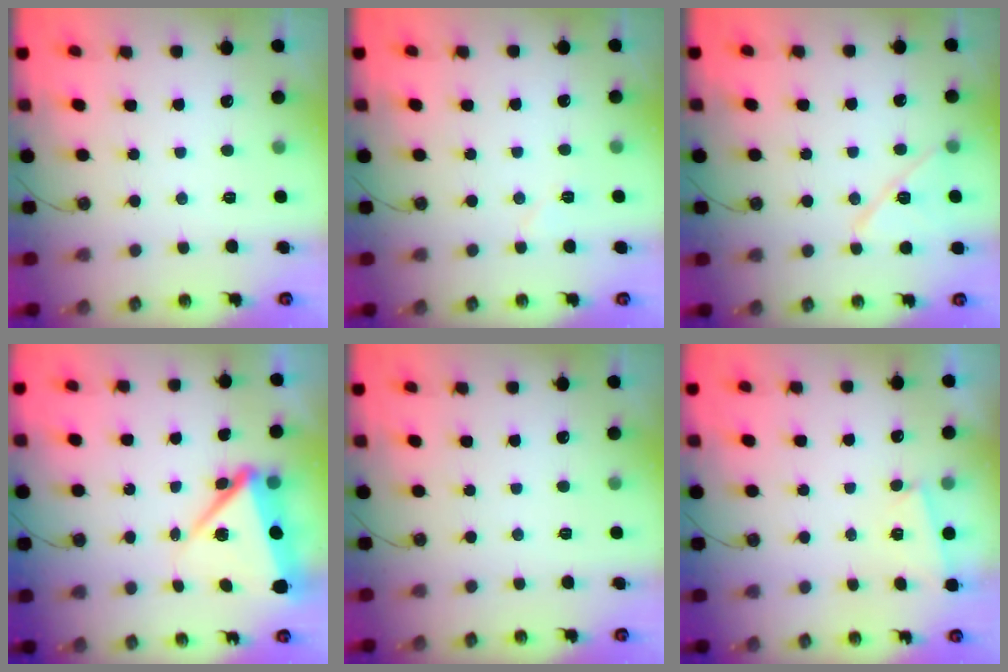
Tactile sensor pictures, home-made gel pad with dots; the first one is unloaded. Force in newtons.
{"total": 3.9, "press": 3.4, "slide": 1.9}
{"total": 12.1, "press": 12.1, "slide": 0.8}
{"total": 10.0, "press": 9.9, "slide": 1.5}
{"total": 0.0}
{"total": 1.7, "press": 1.3, "slide": 1.0}